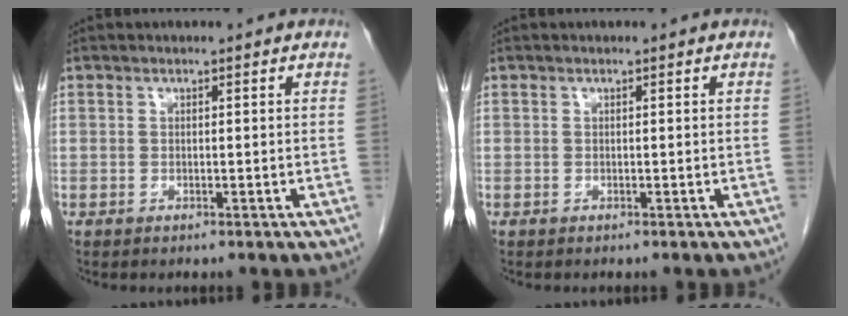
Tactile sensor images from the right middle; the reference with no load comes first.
{"total": 0.0}